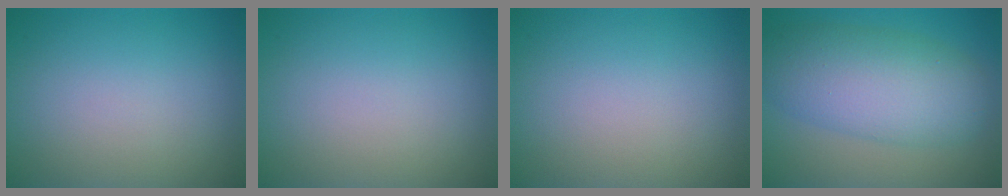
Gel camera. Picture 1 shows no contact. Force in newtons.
{"total": 0.0}
{"total": 0.0}
{"total": 7.9, "press": 7.9, "slide": 0.4}